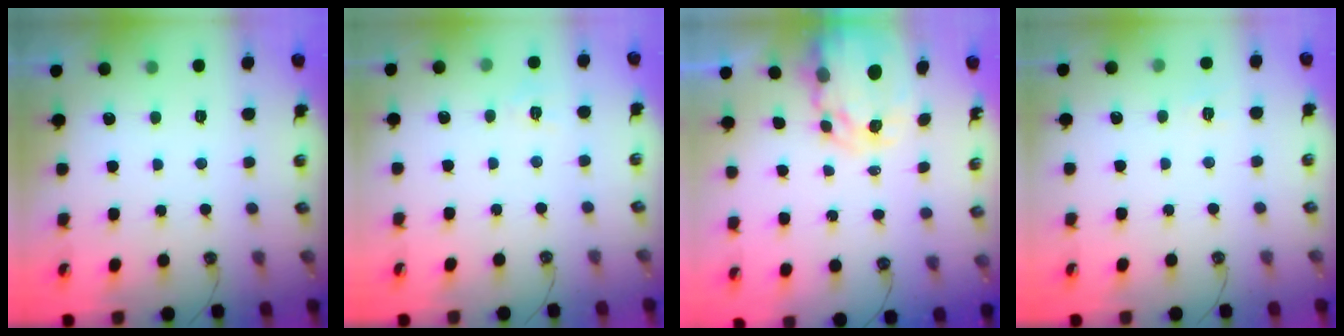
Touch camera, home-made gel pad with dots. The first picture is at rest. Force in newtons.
{"total": 6.2, "press": 6.2, "slide": 0.7}
{"total": 7.7, "press": 7.7, "slide": 0.6}
{"total": 5.0, "press": 5.0, "slide": 0.6}